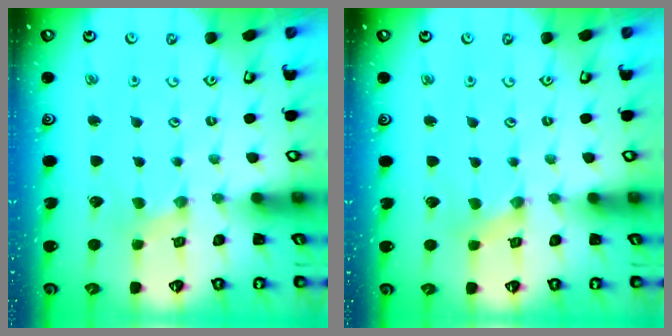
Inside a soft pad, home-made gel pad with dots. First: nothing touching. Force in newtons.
{"total": 0.0}